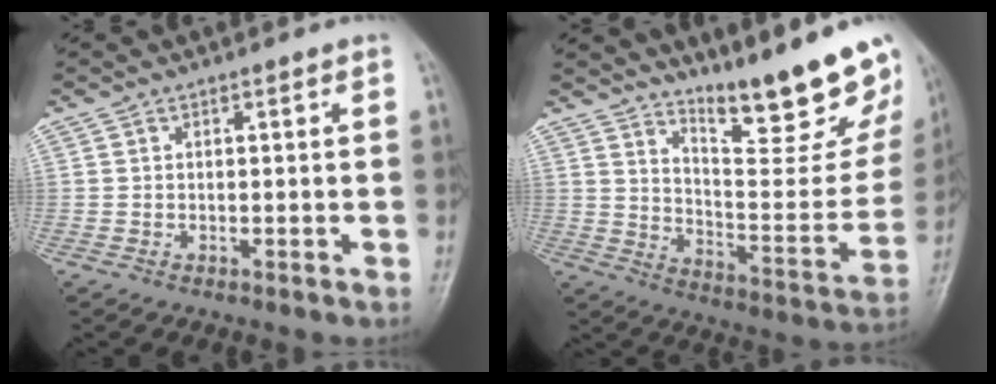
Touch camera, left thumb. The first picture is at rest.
{"total": 22.6, "force": [17.5, 4.2, 13.6], "torque": [-0.165, -0.128, 0.255]}